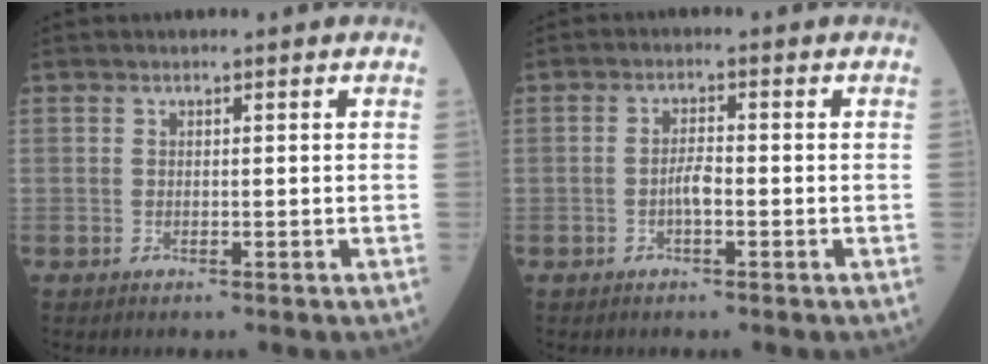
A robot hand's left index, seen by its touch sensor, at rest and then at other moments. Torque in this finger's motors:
{"motor_torque": [0.98, 0.08, 0.34, 0.10]}